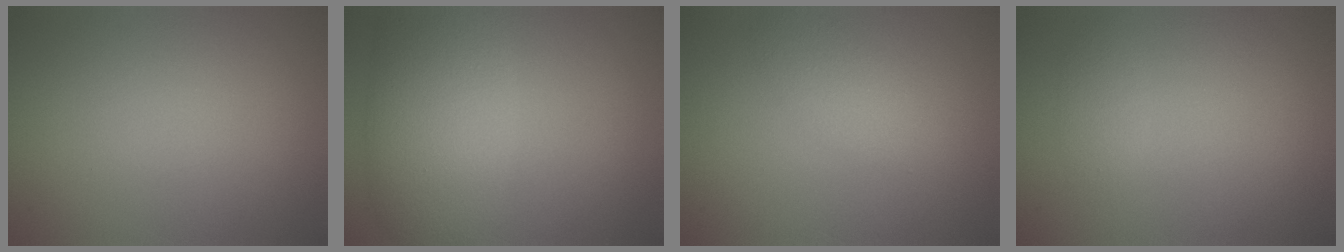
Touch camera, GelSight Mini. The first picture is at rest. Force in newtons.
{"total": 6.9, "press": 6.9, "slide": 0.1}
{"total": 2.2, "press": 2.2, "slide": 0.1}
{"total": 1.1, "press": 1.1, "slide": 0.0}